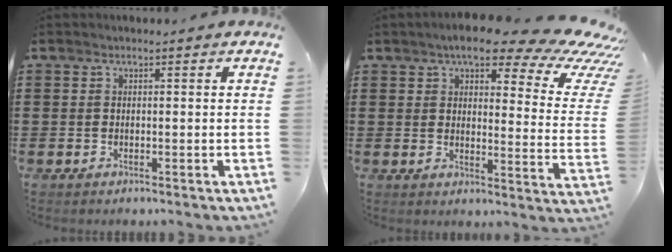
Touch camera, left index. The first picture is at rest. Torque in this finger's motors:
{"motor_torque": [2.14, 0.00, 0.88, 0.08]}